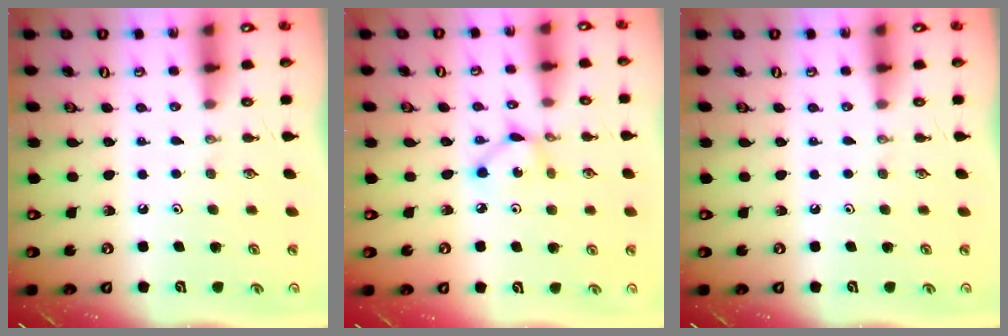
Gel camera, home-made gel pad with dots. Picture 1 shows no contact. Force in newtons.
{"total": 3.8, "press": 3.8, "slide": 0.1}
{"total": 0.0}